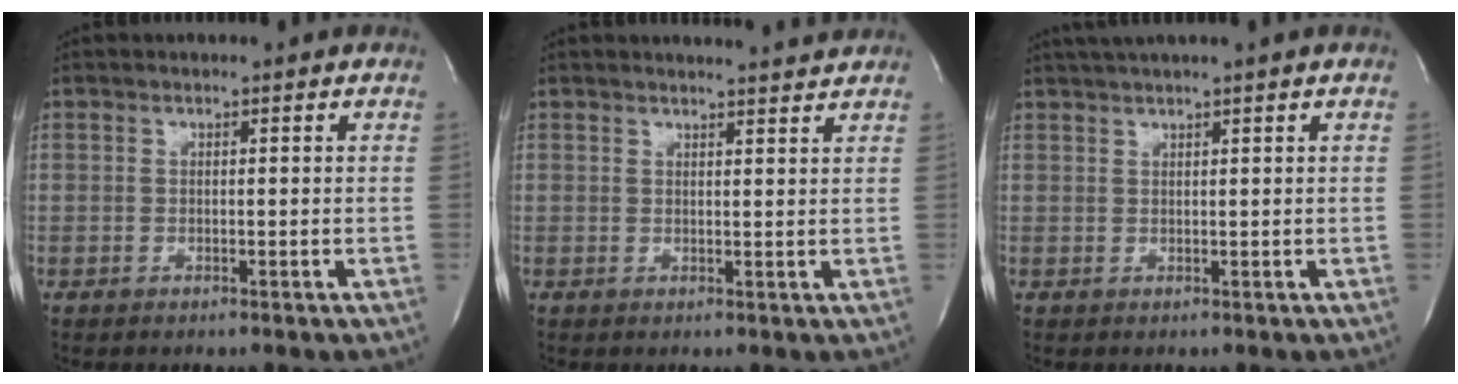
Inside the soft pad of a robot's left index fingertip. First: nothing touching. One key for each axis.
{"total": 4.5, "fx": 4.4, "fy": -0.3, "fz": 0.8, "tx": -0.019, "ty": -0.003, "tz": 0.046}
{"total": 4.0, "fx": 3.1, "fy": -1.1, "fz": 2.2, "tx": -0.034, "ty": 0.019, "tz": 0.058}